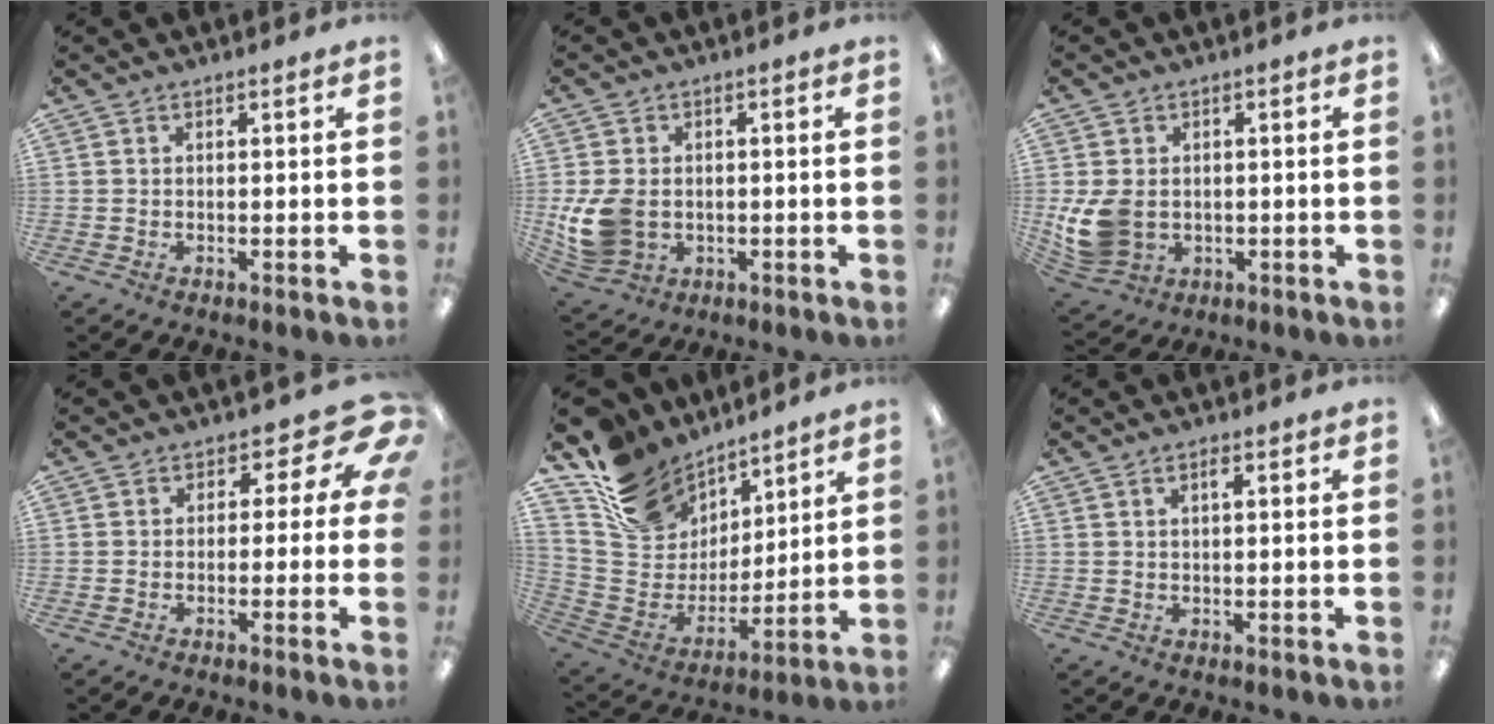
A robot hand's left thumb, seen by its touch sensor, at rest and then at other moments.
{"total": 10.9, "force": [-1.3, 8.7, 6.5], "torque": [-0.140, 0.006, -0.020]}
{"total": 10.5, "force": [-0.9, 8.5, 6.1], "torque": [-0.127, 0.009, -0.011]}
{"total": 6.7, "force": [1.5, 4.3, 4.9], "torque": [-0.058, -0.011, 0.025]}
{"total": 17.2, "force": [12.4, 10.9, 5.1], "torque": [-0.122, -0.080, 0.240]}
{"total": 2.0, "force": [0.9, 0.7, 1.6], "torque": [-0.026, 0.002, 0.012]}